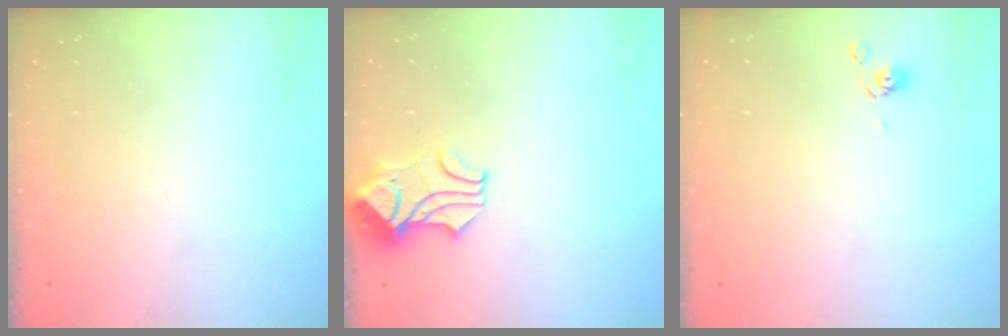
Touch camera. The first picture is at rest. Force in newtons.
{"total": 1.7, "press": 1.3, "slide": 1.1}
{"total": 2.6, "press": 2.6, "slide": 0.4}